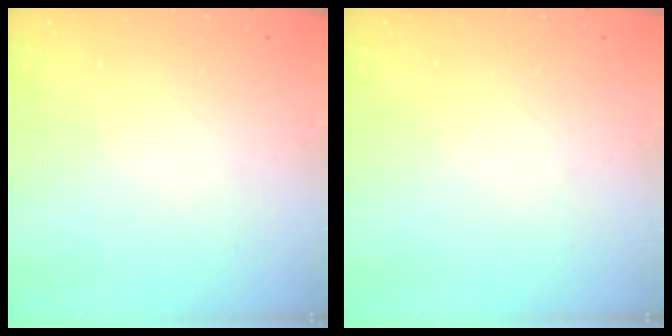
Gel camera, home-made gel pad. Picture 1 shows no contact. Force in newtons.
{"total": 0.0}